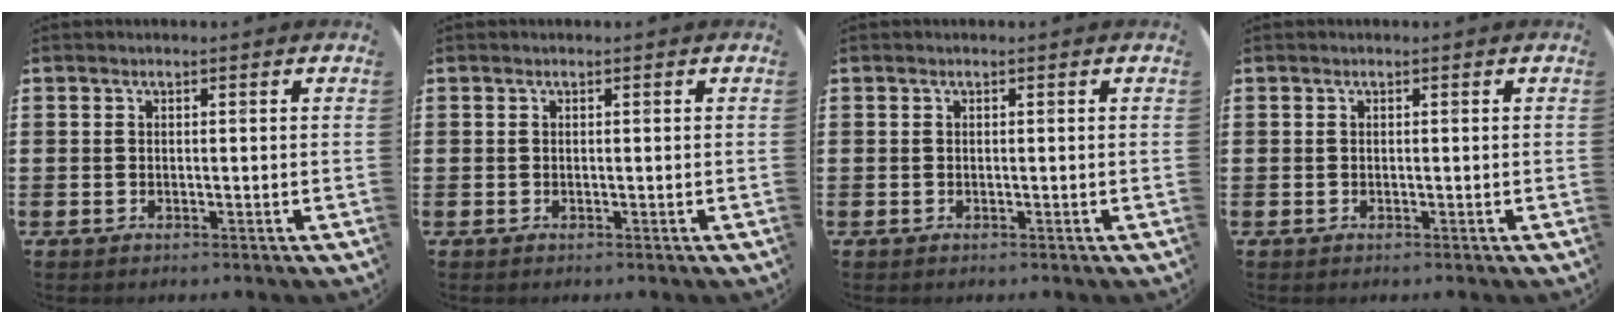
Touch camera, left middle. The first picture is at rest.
{"total": 0.0}
{"total": 0.0}
{"total": 0.0}